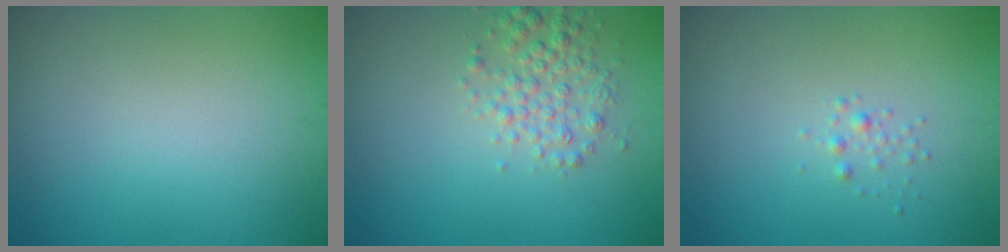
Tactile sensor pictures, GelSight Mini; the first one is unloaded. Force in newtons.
{"total": 2.7, "press": 2.7, "slide": 0.0}
{"total": 0.7, "press": 0.7, "slide": 0.0}